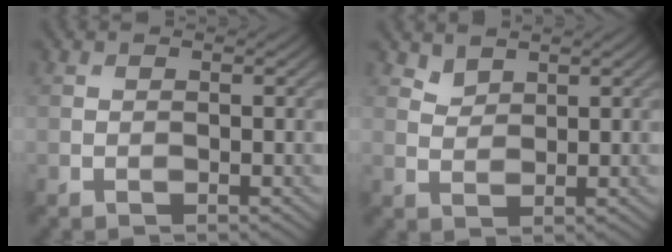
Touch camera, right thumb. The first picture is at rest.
{"total": 1.9, "force": [1.7, 0.8, 0.5], "torque": [-0.013, -0.005, 0.040]}